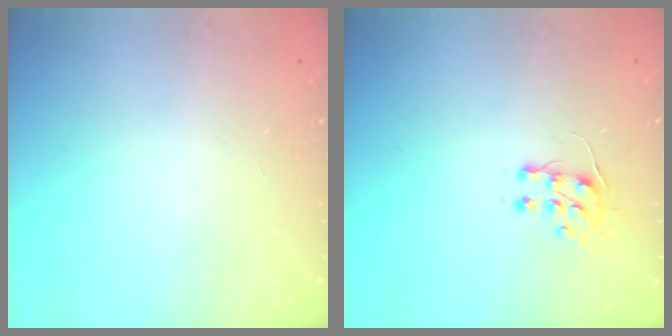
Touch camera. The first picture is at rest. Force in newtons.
{"total": 7.4, "press": 7.4, "slide": 0.7}